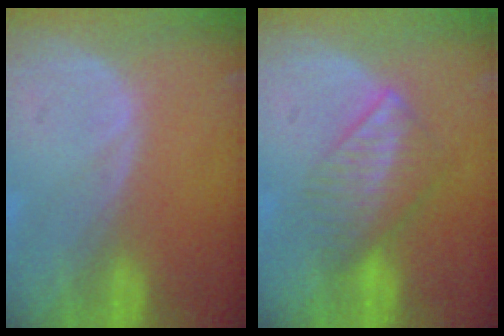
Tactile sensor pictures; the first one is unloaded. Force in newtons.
{"total": 6.5, "press": 5.9, "slide": 2.7}